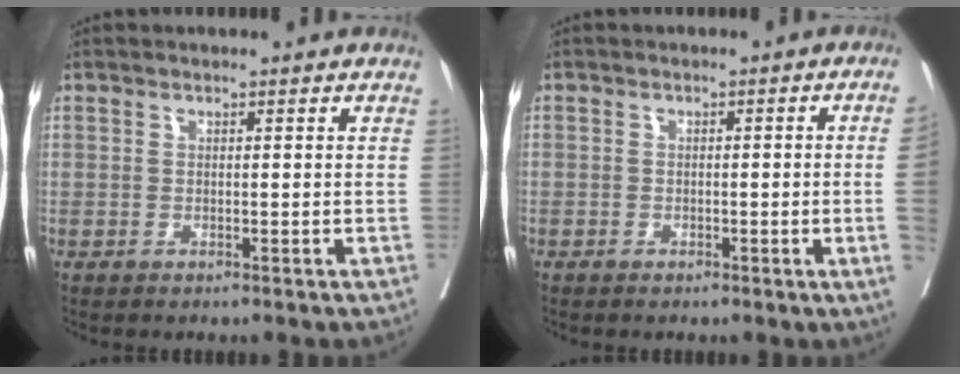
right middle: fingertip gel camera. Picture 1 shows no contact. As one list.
[{"total": 3.4, "force": [-0.6, -0.3, 3.4], "torque": [-0.043, 0.006, -0.008]}]